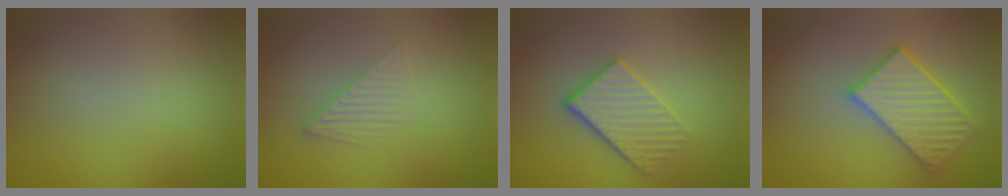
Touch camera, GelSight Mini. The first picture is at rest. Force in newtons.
{"total": 1.5, "press": 0.7, "slide": 1.3}
{"total": 3.5, "press": 3.3, "slide": 1.3}
{"total": 4.8, "press": 4.3, "slide": 2.0}